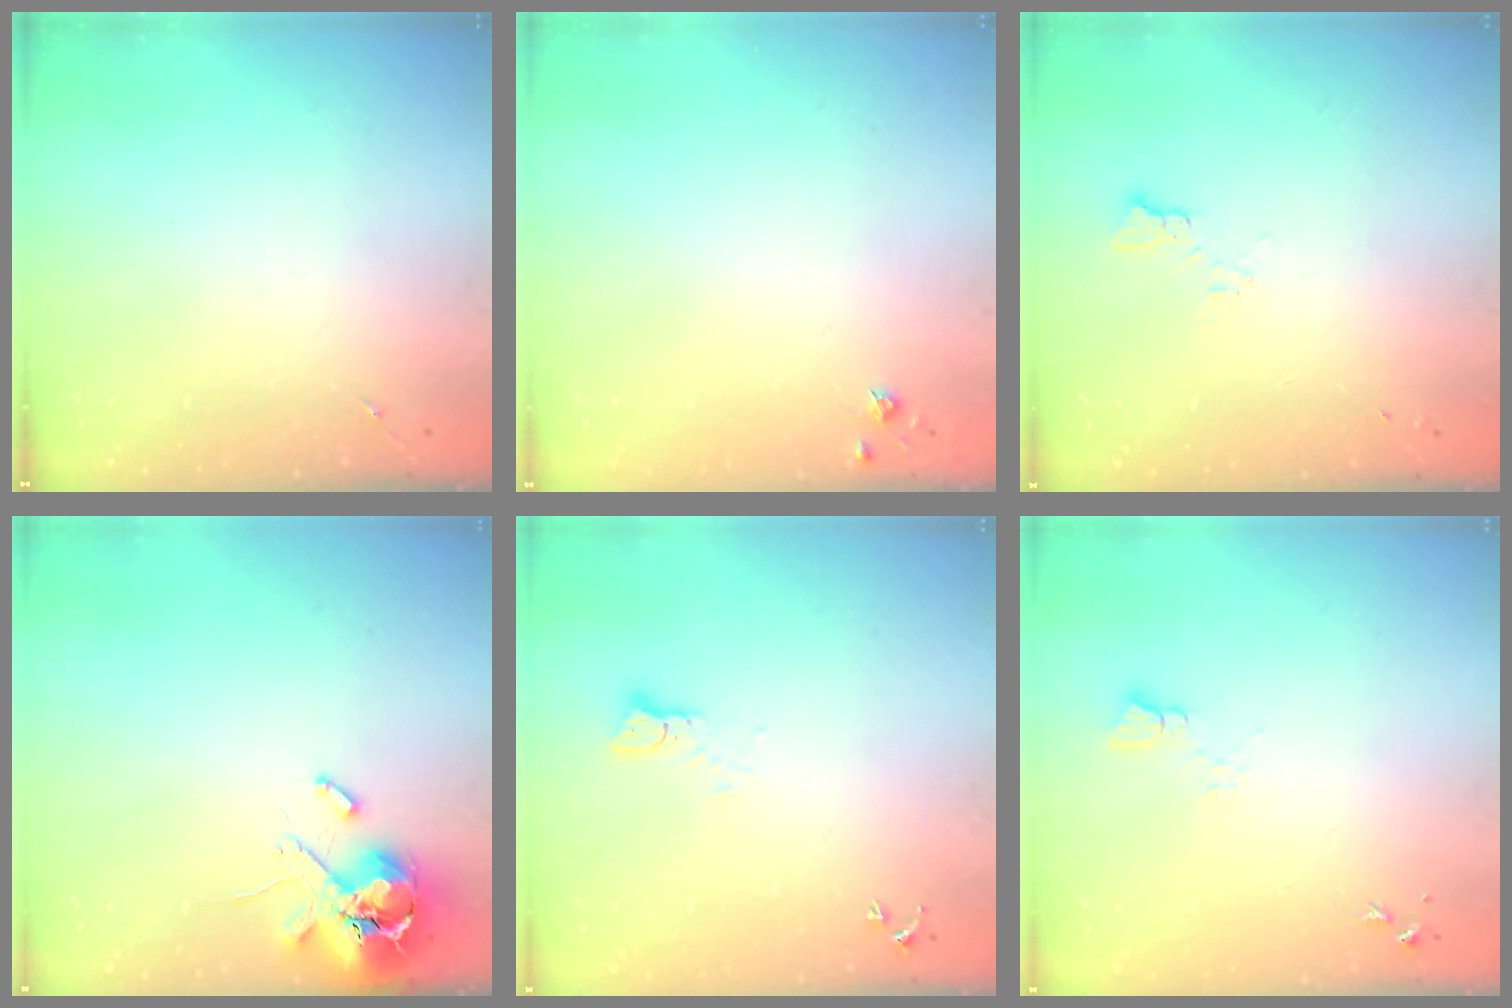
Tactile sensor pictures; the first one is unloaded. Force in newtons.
{"total": 3.8, "press": 3.8, "slide": 0.5}
{"total": 5.3, "press": 5.3, "slide": 0.4}
{"total": 12.2, "press": 12.0, "slide": 1.8}
{"total": 3.2, "press": 3.2, "slide": 0.4}
{"total": 3.7, "press": 3.7, "slide": 0.4}